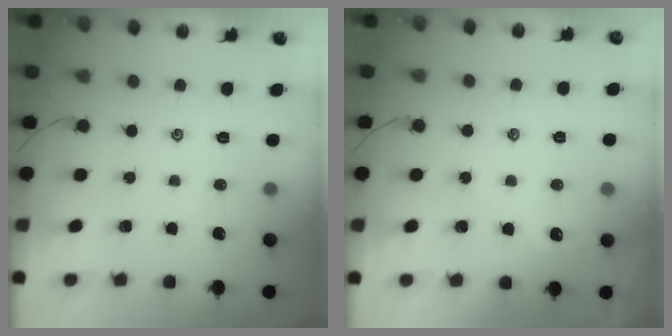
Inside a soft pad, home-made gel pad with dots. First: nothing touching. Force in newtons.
{"total": 2.0, "press": 2.0, "slide": 0.3}